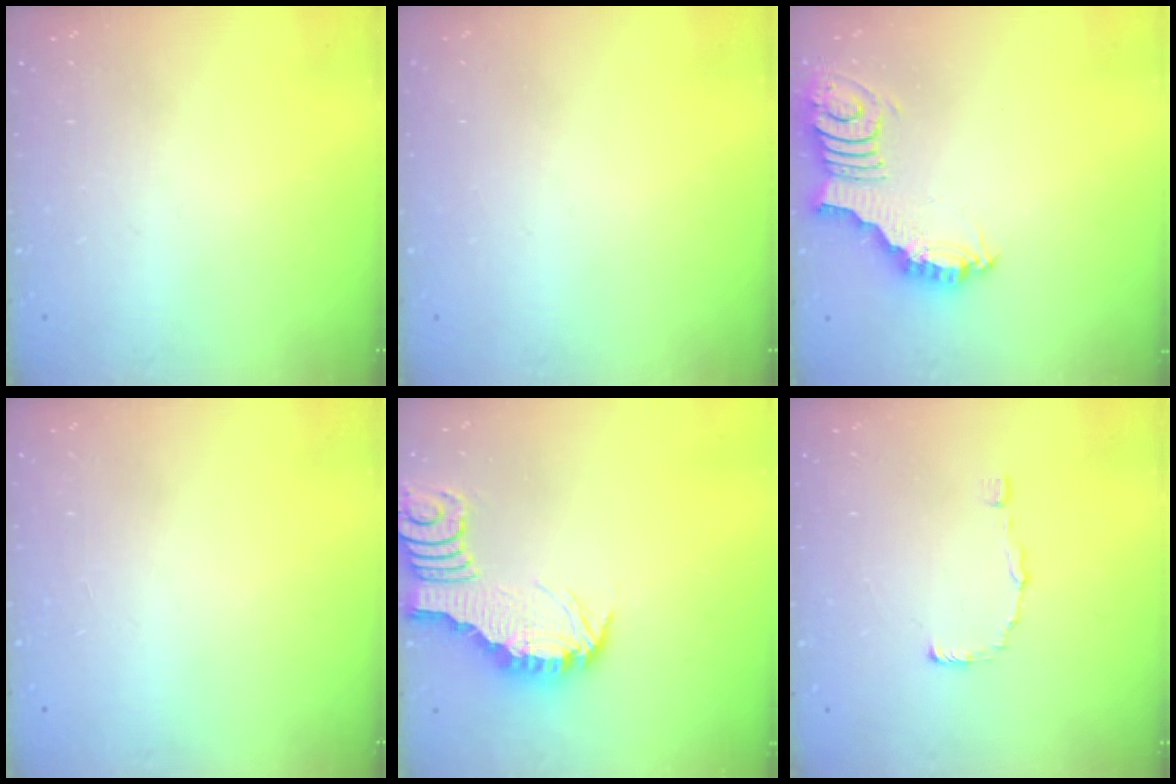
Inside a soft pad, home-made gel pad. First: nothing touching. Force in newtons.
{"total": 0.0}
{"total": 3.1, "press": 3.0, "slide": 0.5}
{"total": 0.0}
{"total": 2.7, "press": 2.7, "slide": 0.3}
{"total": 1.0, "press": 1.0, "slide": 0.1}